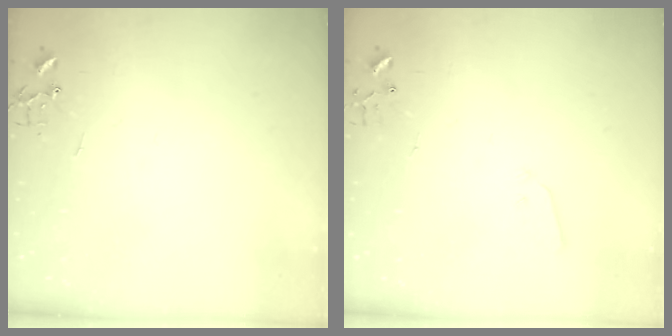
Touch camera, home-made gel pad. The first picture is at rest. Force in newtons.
{"total": 3.7, "press": 3.7, "slide": 0.1}